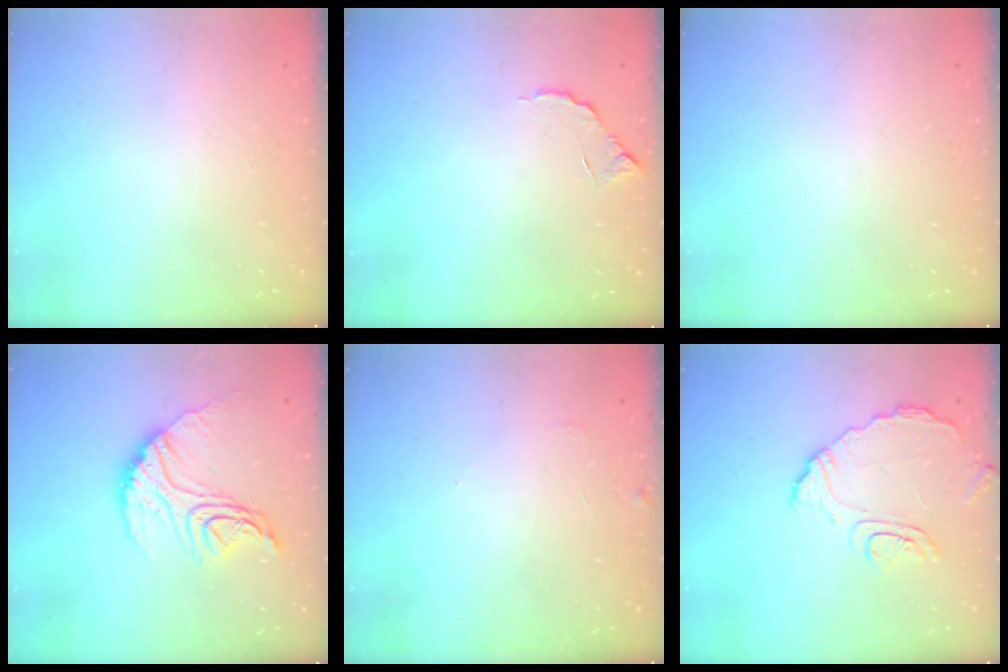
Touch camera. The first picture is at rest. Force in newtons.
{"total": 6.5, "press": 6.5, "slide": 0.5}
{"total": 0.0}
{"total": 15.6, "press": 15.5, "slide": 1.0}
{"total": 5.4, "press": 5.4, "slide": 0.4}
{"total": 9.1, "press": 9.1, "slide": 1.1}